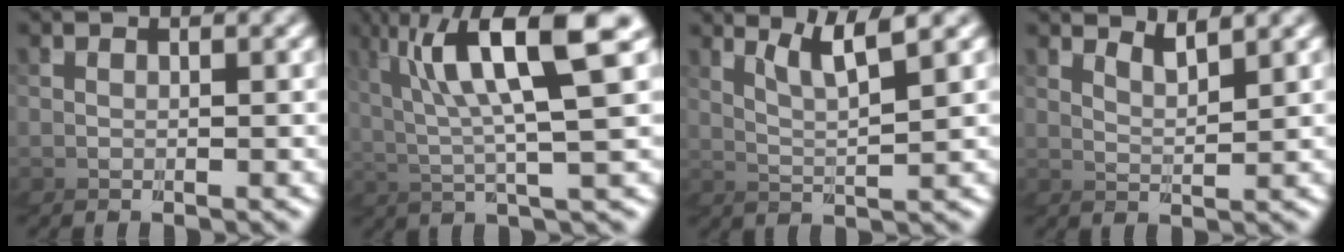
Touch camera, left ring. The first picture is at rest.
{"total": 7.5, "force": [4.8, 0.9, 5.7], "torque": [-0.115, 0.040, 0.064]}
{"total": 5.3, "force": [4.3, -2.7, -1.5], "torque": [-0.016, 0.026, 0.060]}
{"total": 4.6, "force": [3.5, -2.0, -2.2], "torque": [-0.001, 0.015, 0.048]}